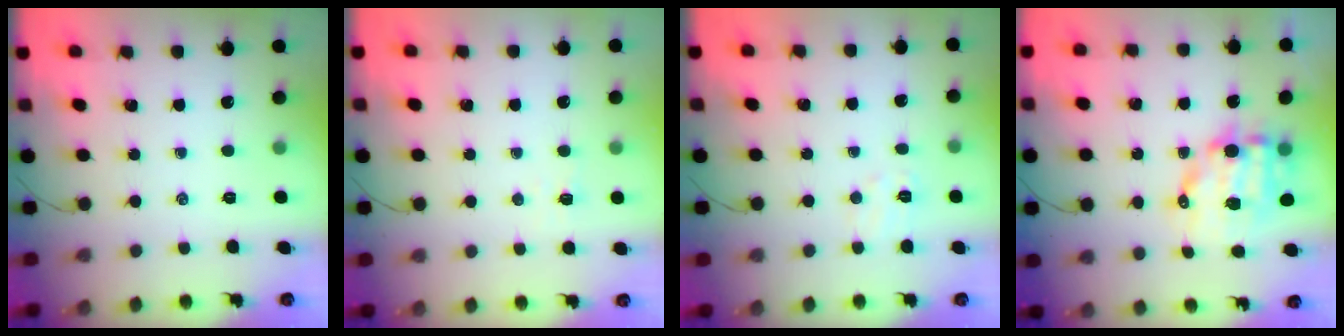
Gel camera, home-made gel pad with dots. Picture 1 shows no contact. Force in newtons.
{"total": 1.6, "press": 1.6, "slide": 0.5}
{"total": 5.0, "press": 4.9, "slide": 1.1}
{"total": 12.0, "press": 11.7, "slide": 2.4}